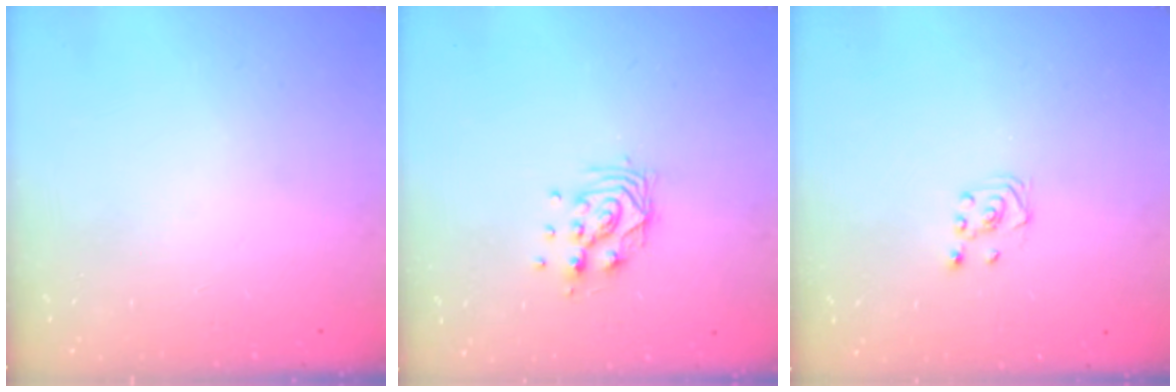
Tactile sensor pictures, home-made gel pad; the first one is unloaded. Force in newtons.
{"total": 9.2, "press": 9.2, "slide": 0.5}
{"total": 2.3, "press": 2.2, "slide": 0.7}